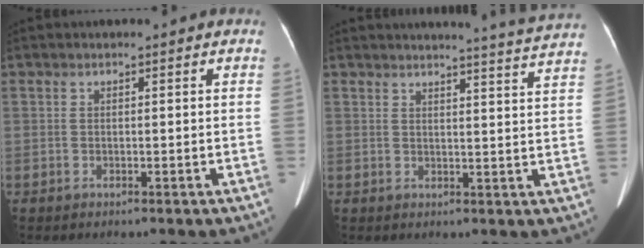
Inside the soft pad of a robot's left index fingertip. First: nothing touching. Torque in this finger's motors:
{"motor_torque": [0.15, -0.92, -0.05, 0.04]}